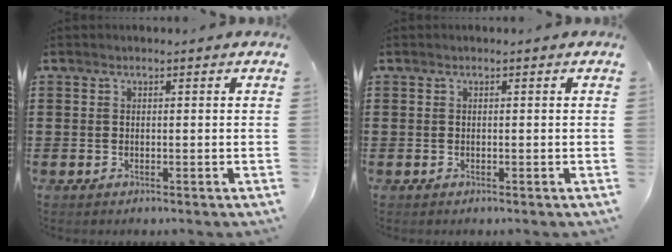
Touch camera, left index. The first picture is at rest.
{"total": 0.0}